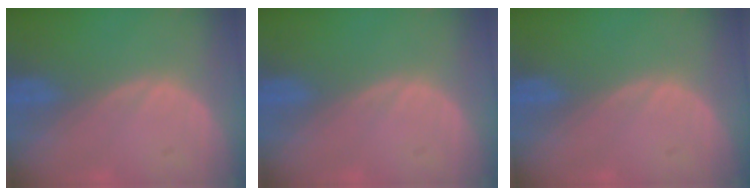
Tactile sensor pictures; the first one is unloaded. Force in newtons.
{"total": 0.0}
{"total": 0.0}